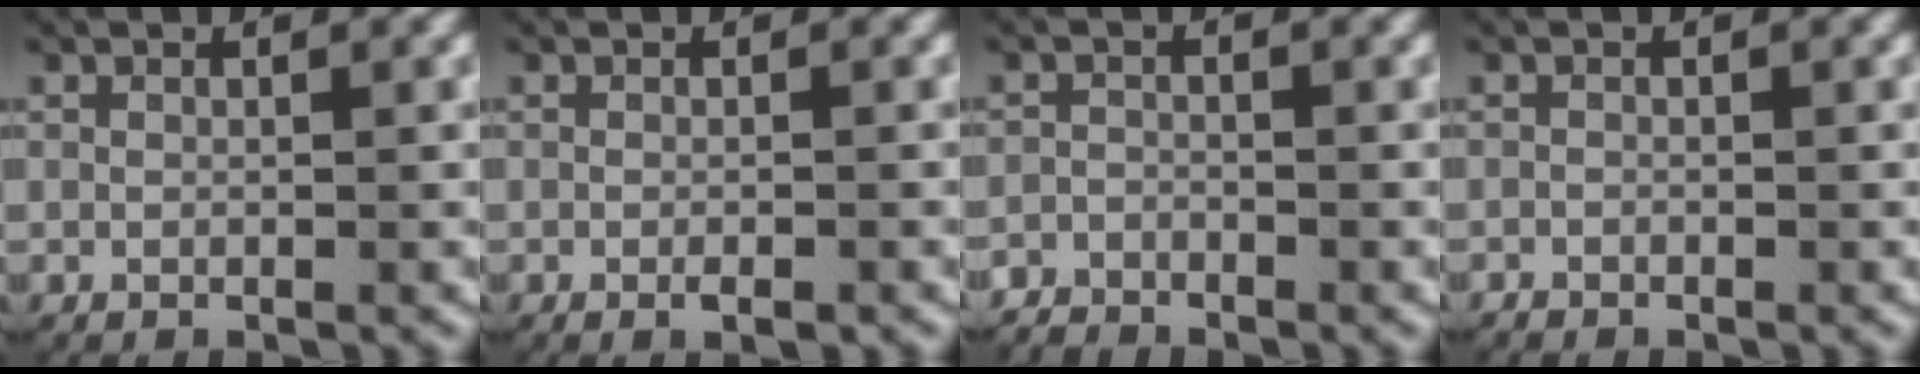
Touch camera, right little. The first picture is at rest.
{"total": 1.2, "force": [-0.8, 0.3, 0.9], "torque": [-0.014, 0.001, -0.013]}
{"total": 2.3, "force": [-2.0, 1.1, 0.0], "torque": [-0.009, -0.014, -0.036]}
{"total": 0.6, "force": [-0.5, 0.2, -0.1], "torque": [-0.004, -0.007, -0.009]}